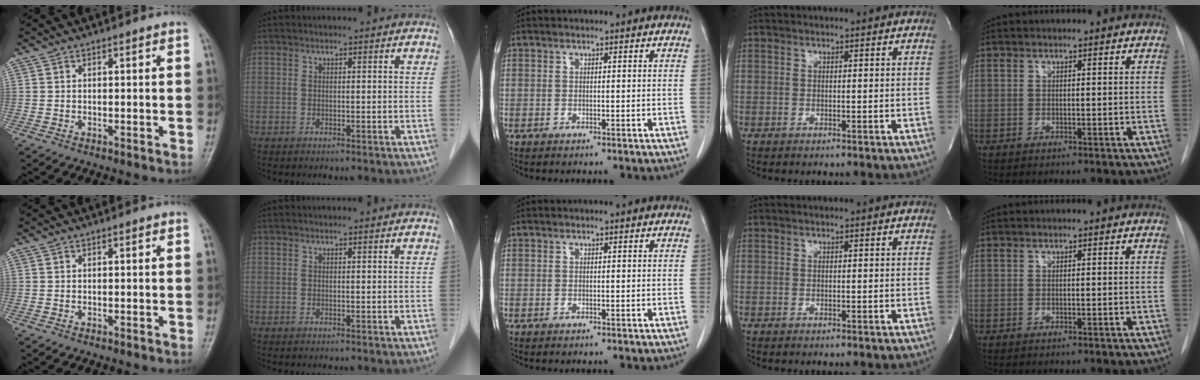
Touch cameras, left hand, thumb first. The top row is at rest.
{}